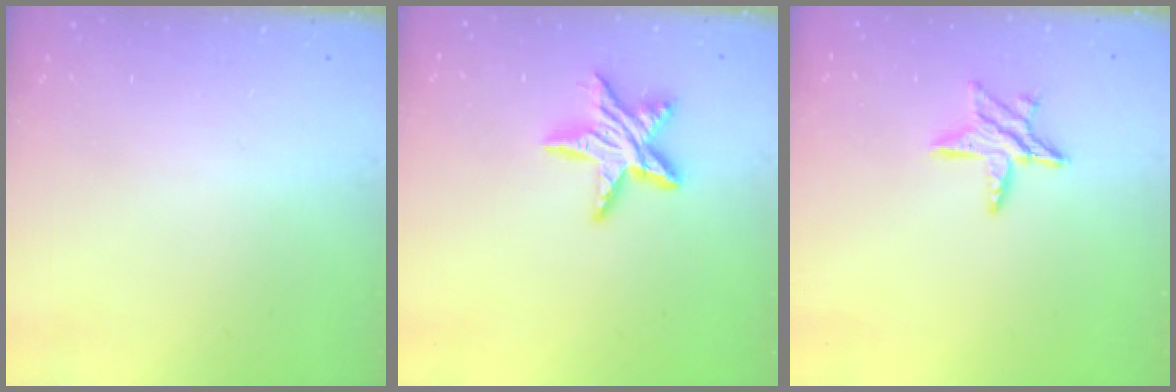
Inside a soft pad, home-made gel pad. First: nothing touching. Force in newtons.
{"total": 11.9, "press": 11.9, "slide": 0.7}
{"total": 8.7, "press": 8.7, "slide": 0.6}